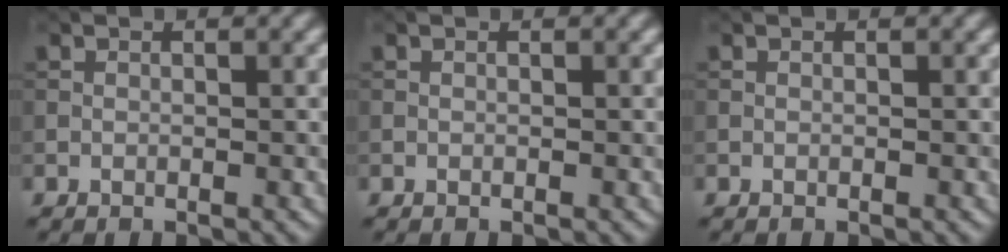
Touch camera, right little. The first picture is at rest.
{"total": 0.0}
{"total": 0.0}